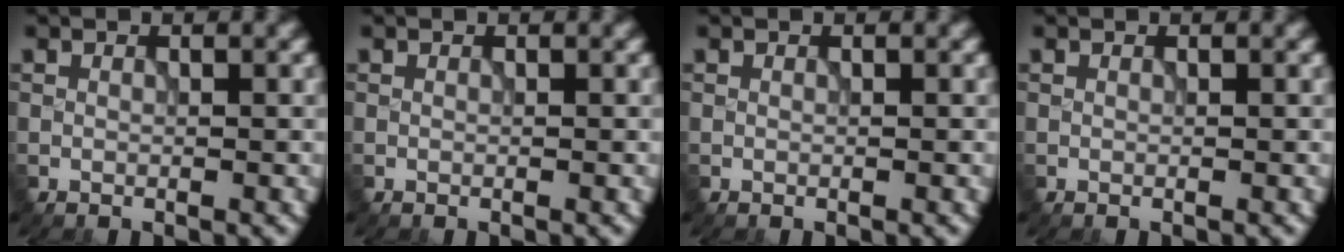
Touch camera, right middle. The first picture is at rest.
{"total": 0.0}
{"total": 0.0}
{"total": 0.0}